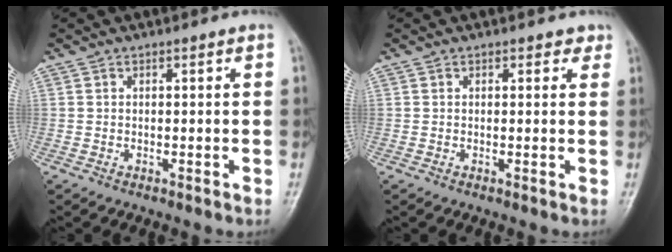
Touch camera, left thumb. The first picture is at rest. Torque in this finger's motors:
{"motor_torque": [-0.38, 0.15, -0.10, 0.20, 0.01]}